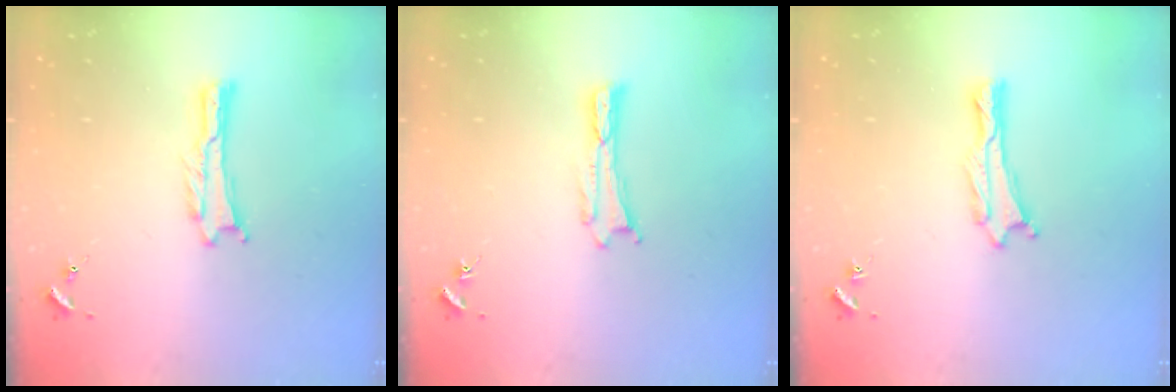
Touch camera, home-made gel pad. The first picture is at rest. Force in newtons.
{"total": 0.0}
{"total": 0.0}